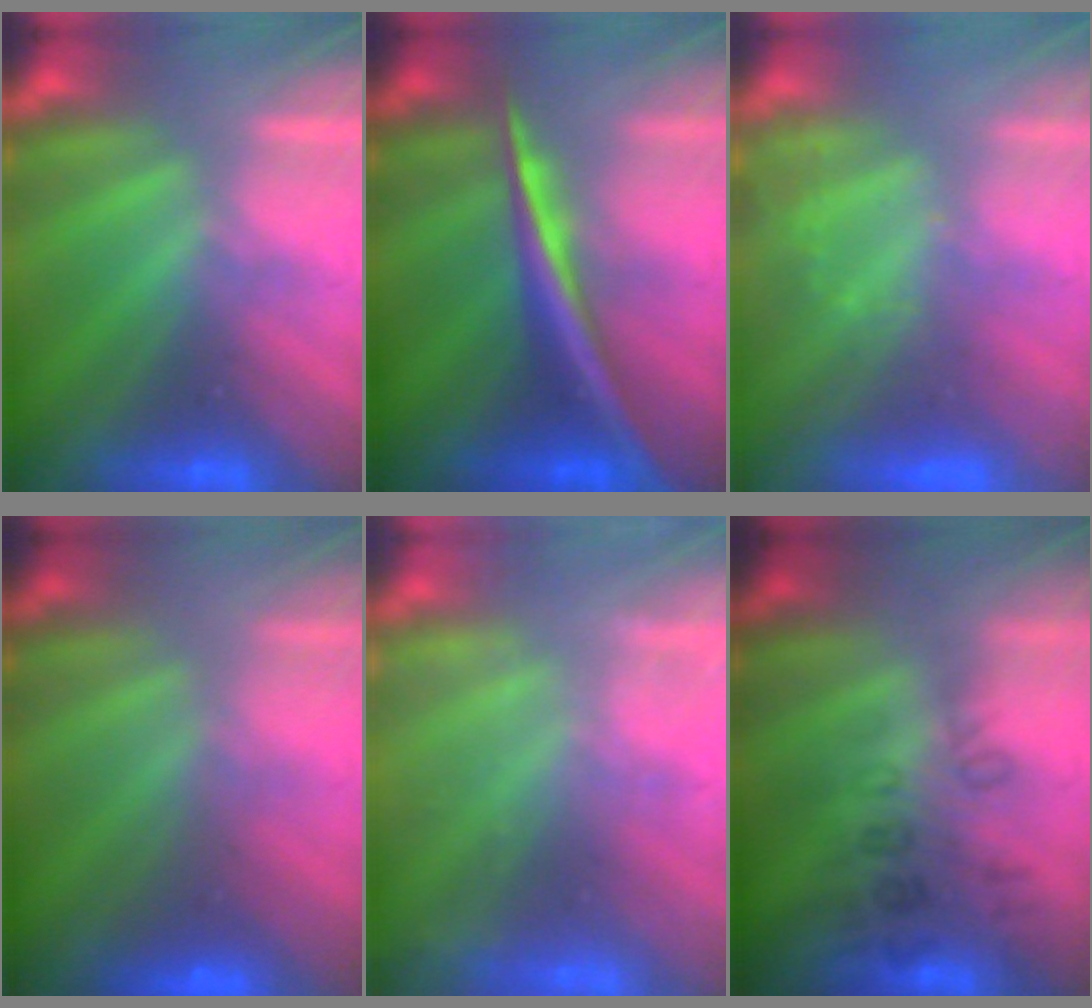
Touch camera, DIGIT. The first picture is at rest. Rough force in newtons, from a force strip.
{"total": 2.8}
{"total": 3.3}
{"total": 2.4}
{"total": 2.4}
{"total": 2.8}